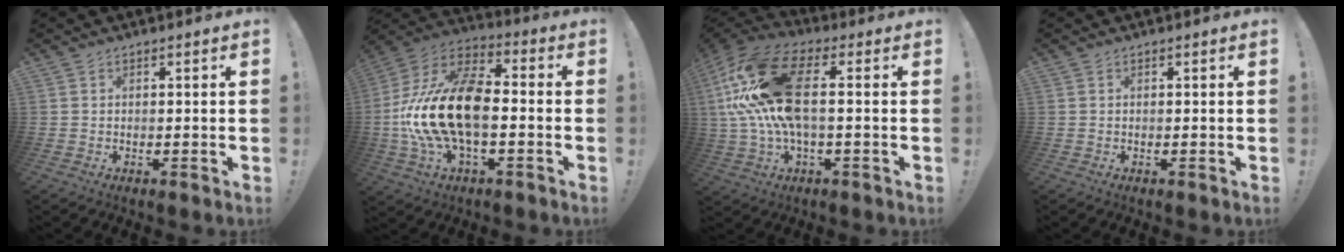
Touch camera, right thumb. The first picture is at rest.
{"total": 21.6, "force": [-2.5, 11.5, 18.1], "torque": [-0.353, 0.026, -0.034]}
{"total": 21.8, "force": [2.3, 10.9, 18.7], "torque": [-0.363, 0.005, 0.041]}
{"total": 0.0}